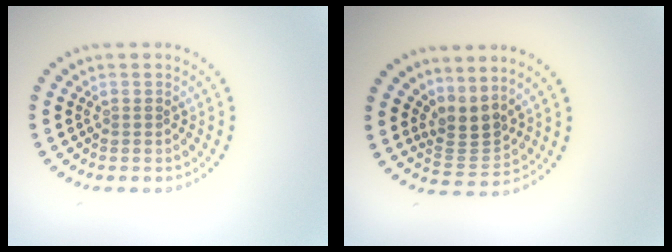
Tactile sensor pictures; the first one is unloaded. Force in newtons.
{"total": 2.8, "press": 2.0, "slide": 2.0}